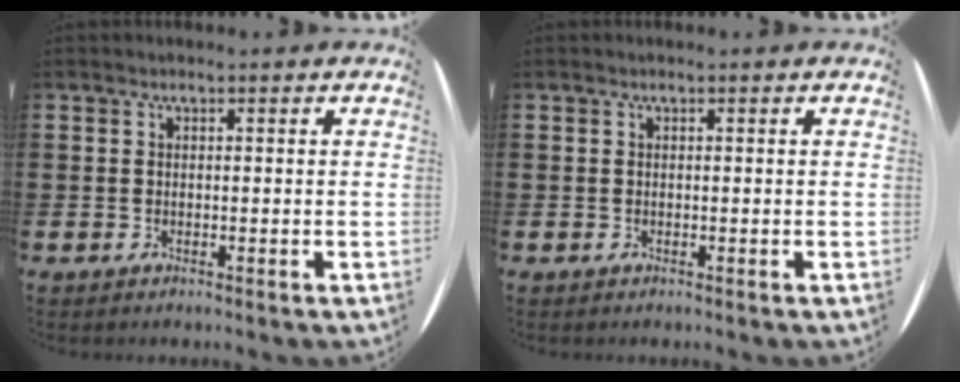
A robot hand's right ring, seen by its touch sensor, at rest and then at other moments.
{"total": 0.0}